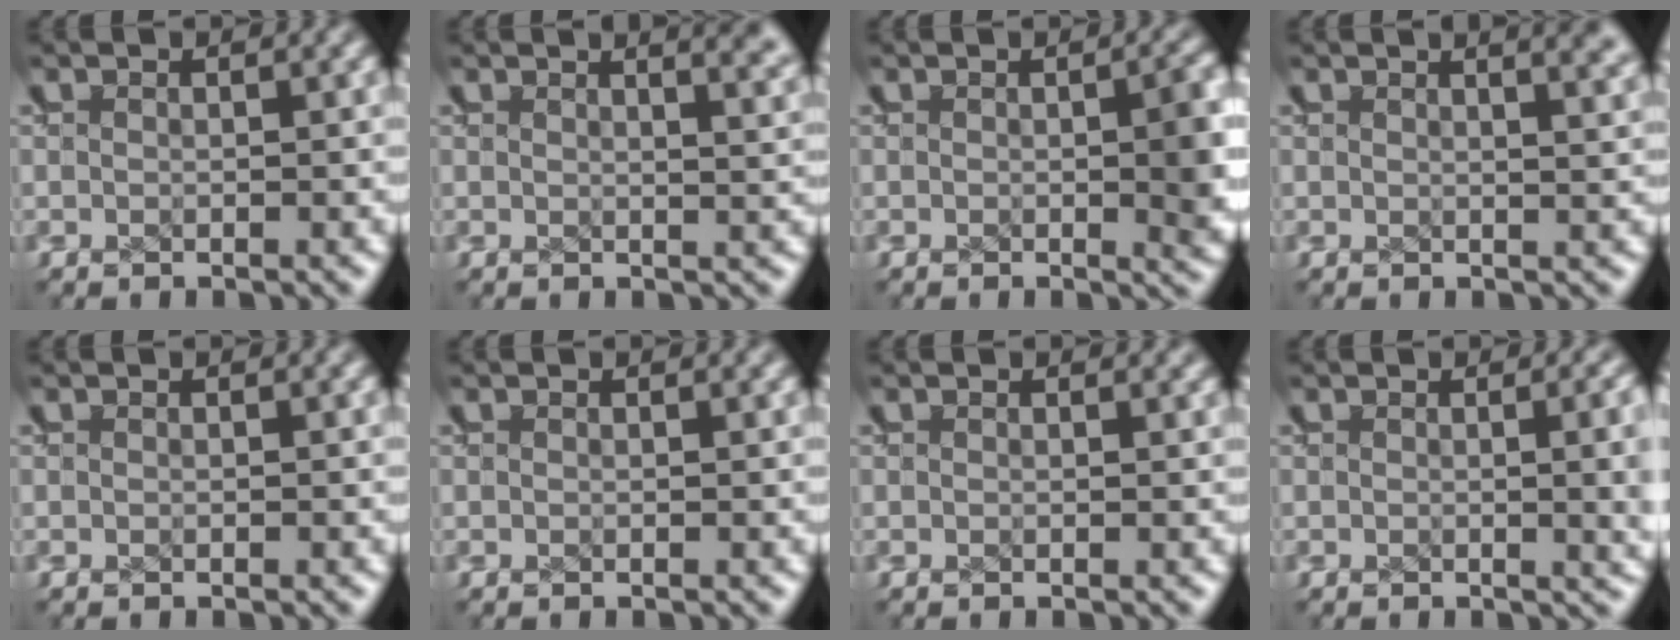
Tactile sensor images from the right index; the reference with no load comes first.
{"total": 3.8, "force": [2.9, 0.9, 2.3], "torque": [-0.023, 0.007, 0.039]}
{"total": 2.8, "force": [-0.3, 0.9, 2.7], "torque": [-0.024, 0.000, -0.001]}
{"total": 3.1, "force": [2.3, 0.6, 1.9], "torque": [-0.022, 0.004, 0.032]}
{"total": 0.0}
{"total": 0.0}
{"total": 0.6, "force": [0.6, -0.1, 0.0], "torque": [-0.003, -0.001, 0.009]}
{"total": 2.4, "force": [0.4, 0.5, 2.3], "torque": [-0.020, 0.000, 0.007]}